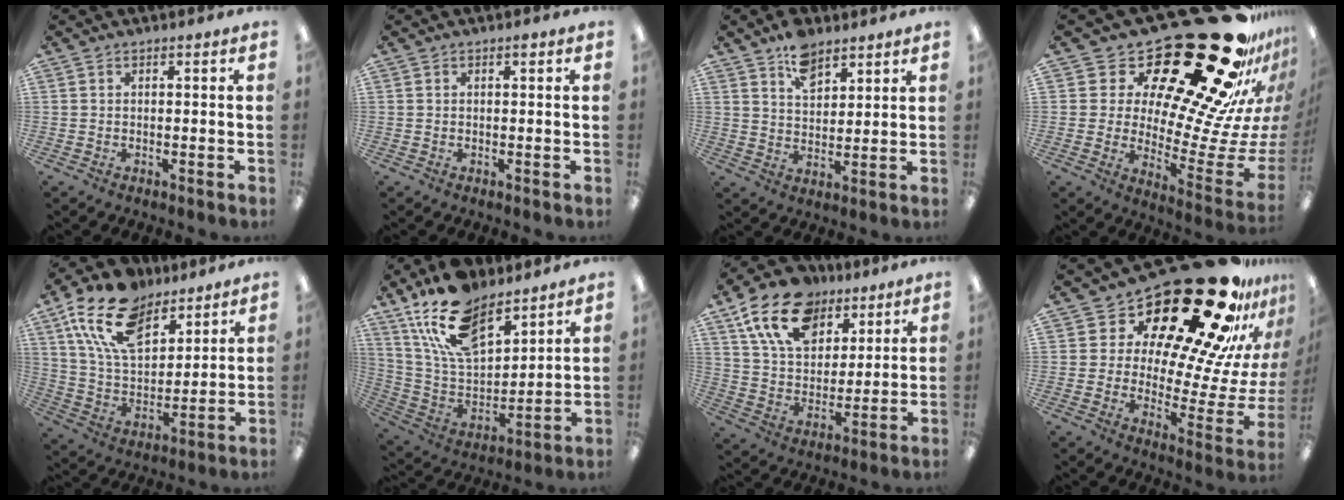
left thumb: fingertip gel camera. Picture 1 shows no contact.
{"total": 0.7, "force": [0.4, 0.3, 0.5], "torque": [-0.004, 0.000, 0.005]}
{"total": 8.1, "force": [5.7, 4.5, 3.6], "torque": [-0.050, -0.026, 0.100]}
{"total": 34.2, "force": [22.6, 11.5, 22.9], "torque": [-0.288, -0.212, 0.418]}
{"total": 18.3, "force": [11.2, 10.1, 10.3], "torque": [-0.196, -0.039, 0.209]}
{"total": 18.8, "force": [13.4, 8.8, 9.7], "torque": [-0.196, -0.064, 0.246]}
{"total": 17.5, "force": [10.8, 10.6, 8.7], "torque": [-0.158, -0.042, 0.200]}
{"total": 28.8, "force": [21.0, 10.4, 16.7], "torque": [-0.232, -0.175, 0.363]}